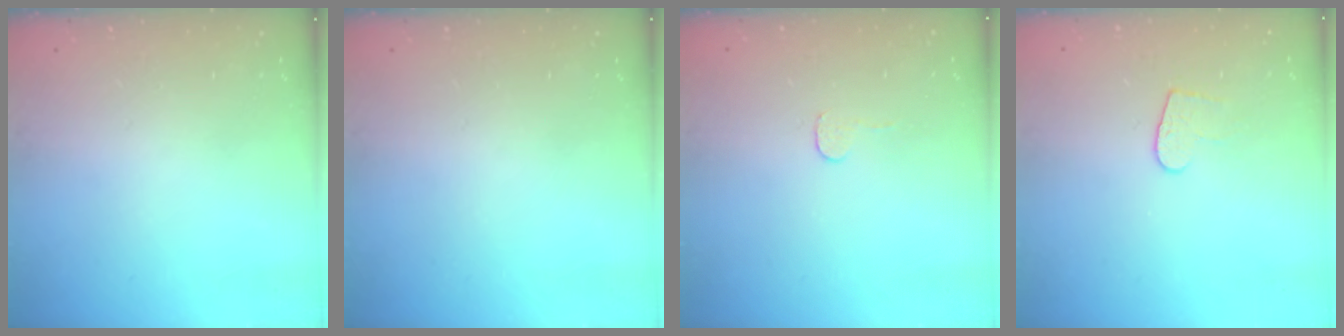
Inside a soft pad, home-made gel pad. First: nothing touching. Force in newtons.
{"total": 0.0}
{"total": 3.0, "press": 3.0, "slide": 0.3}
{"total": 6.7, "press": 6.7, "slide": 0.4}